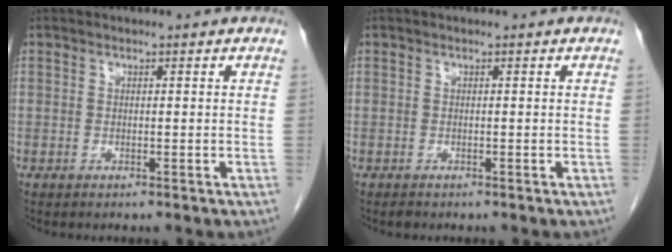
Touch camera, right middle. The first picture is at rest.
{"total": 0.6, "force": [-0.5, 0.2, 0.2], "torque": [-0.007, -0.001, -0.008]}